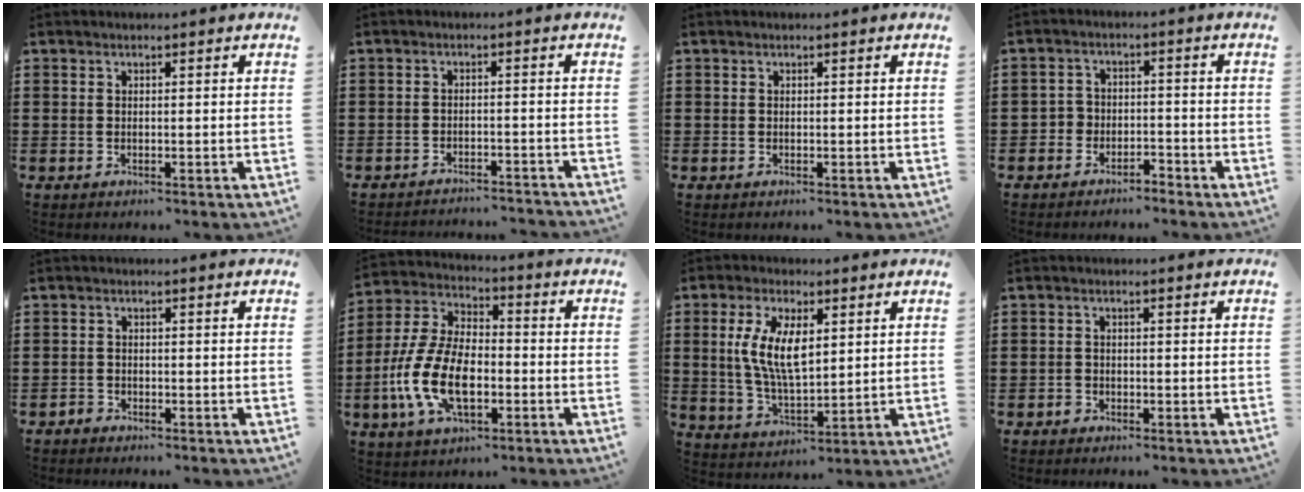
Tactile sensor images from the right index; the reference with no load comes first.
{"total": 2.1, "force": [-2.1, -0.3, 0.2], "torque": [-0.008, -0.001, -0.044]}
{"total": 0.0}
{"total": 3.2, "force": [-2.9, 1.5, -0.2], "torque": [-0.008, 0.003, -0.062]}
{"total": 1.0, "force": [-1.0, 0.4, 0.1], "torque": [-0.006, 0.001, -0.021]}
{"total": 11.9, "force": [-3.7, 6.0, 9.6], "torque": [-0.244, -0.012, -0.078]}
{"total": 8.7, "force": [2.2, 3.6, 7.6], "torque": [-0.164, 0.004, 0.038]}
{"total": 1.3, "force": [-0.9, 0.9, 0.2], "torque": [-0.006, 0.000, -0.020]}